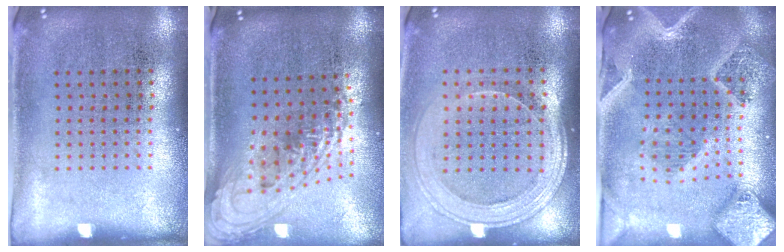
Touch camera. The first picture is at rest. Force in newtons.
{"total": 2.0, "press": 1.5, "slide": 1.3}
{"total": 1.8, "press": 1.6, "slide": 0.7}
{"total": 3.5, "press": 2.8, "slide": 2.0}